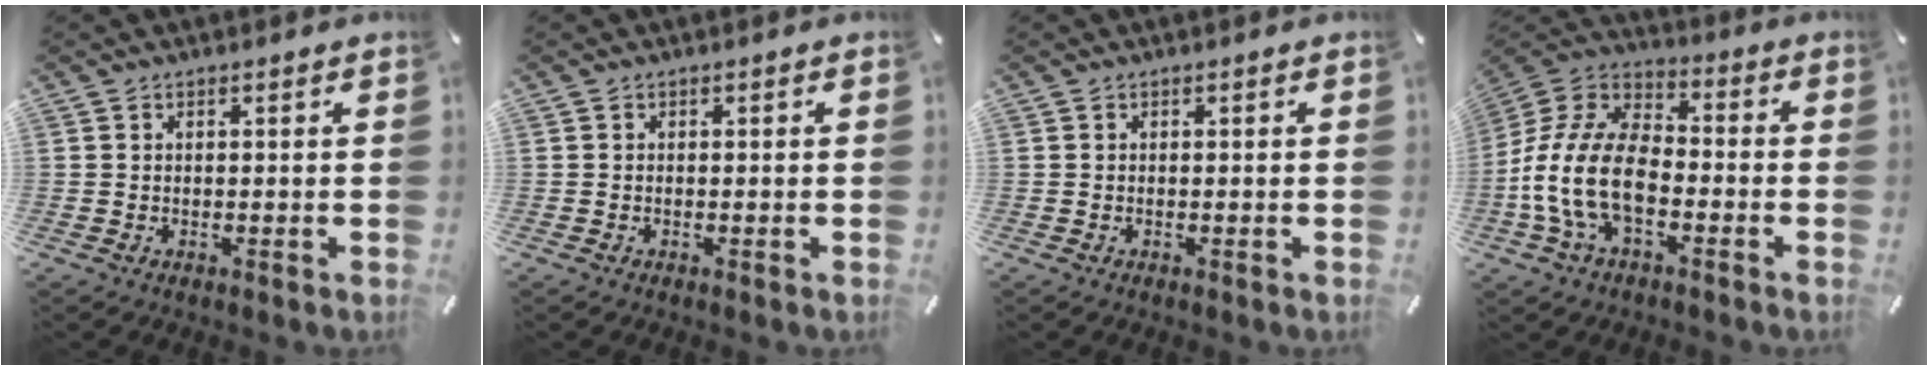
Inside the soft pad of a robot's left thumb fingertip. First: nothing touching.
{"total": 0.0}
{"total": 0.0}
{"total": 15.2, "force": [-5.8, 9.1, 10.7], "torque": [-0.238, 0.021, -0.108]}